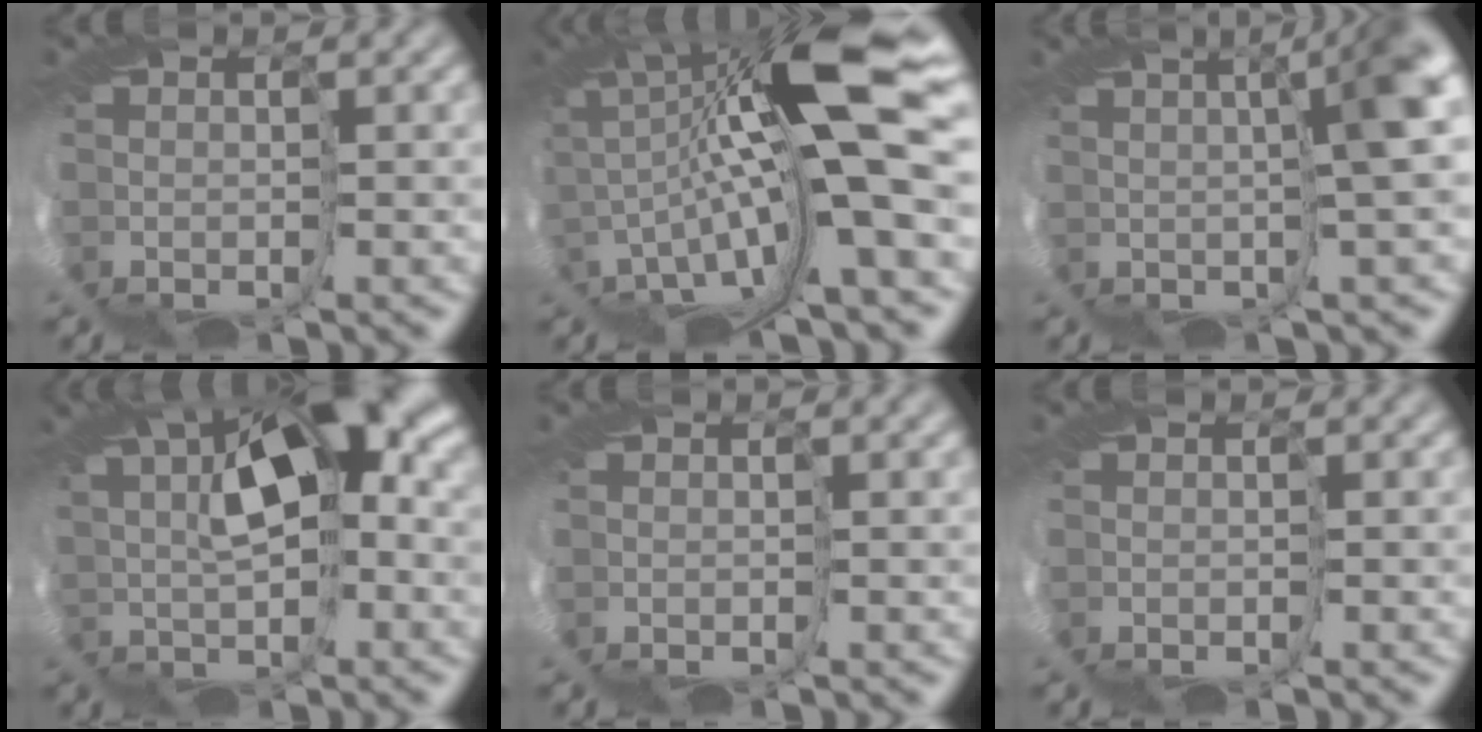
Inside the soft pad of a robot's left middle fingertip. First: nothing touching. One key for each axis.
{"total": 12.7, "fx": 3.8, "fy": -0.1, "fz": 12.1, "tx": -0.217, "ty": 0.011, "tz": 0.060}
{"total": 6.0, "fx": 1.7, "fy": -1.6, "fz": 5.5, "tx": -0.080, "ty": 0.003, "tz": 0.021}
{"total": 7.0, "fx": 4.7, "fy": 0.1, "fz": 5.2, "tx": -0.089, "ty": 0.023, "tz": 0.067}
{"total": 0.6, "fx": 0.4, "fy": -0.4, "fz": 0.3, "tx": -0.005, "ty": 0.001, "tz": 0.009}
{"total": 0.0}